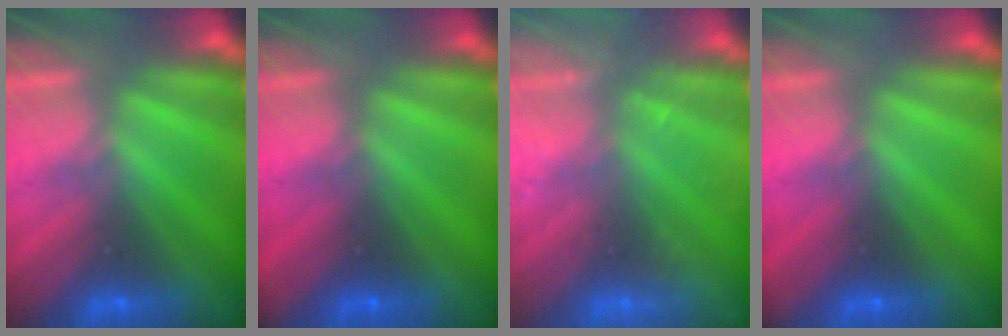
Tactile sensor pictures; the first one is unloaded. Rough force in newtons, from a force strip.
{"total": 2.1}
{"total": 2.7}
{"total": 2.1}